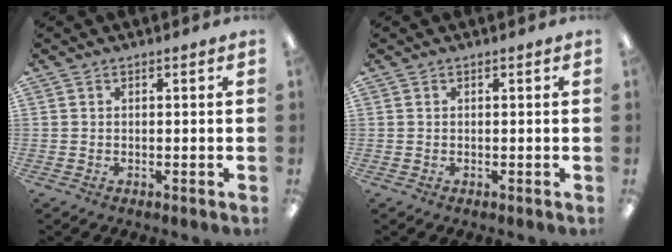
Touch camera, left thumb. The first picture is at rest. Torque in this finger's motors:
{"motor_torque": [-0.01, 0.01, -0.12, -0.07, 0.03]}